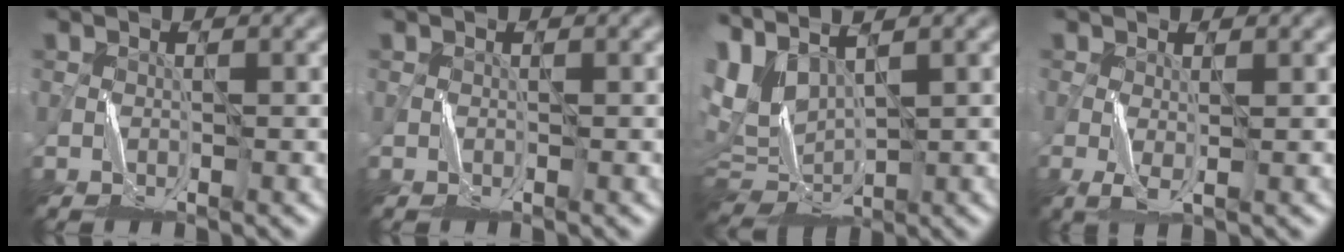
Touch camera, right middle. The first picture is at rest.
{"total": 0.0}
{"total": 5.1, "force": [2.2, 2.8, 3.6], "torque": [-0.093, 0.000, 0.047]}
{"total": 1.4, "force": [-0.3, 0.2, 1.4], "torque": [-0.043, -0.004, -0.006]}